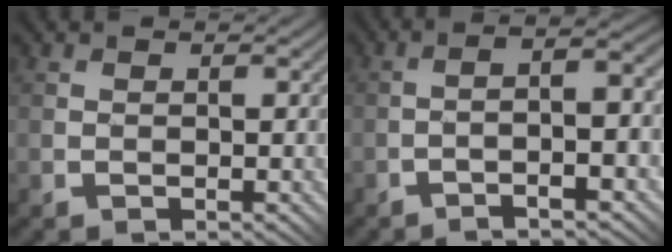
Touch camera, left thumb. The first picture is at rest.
{"total": 7.2, "force": [-1.9, 1.1, 6.8], "torque": [-0.098, 0.021, -0.032]}